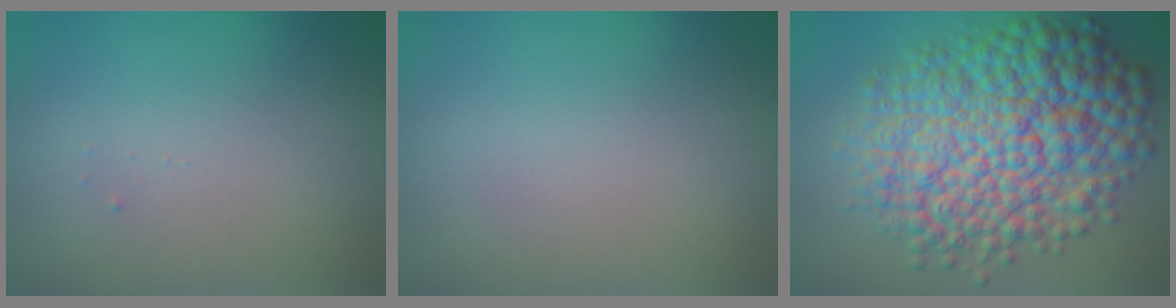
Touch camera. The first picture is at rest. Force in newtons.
{"total": 0.0}
{"total": 12.7, "press": 12.7, "slide": 0.1}